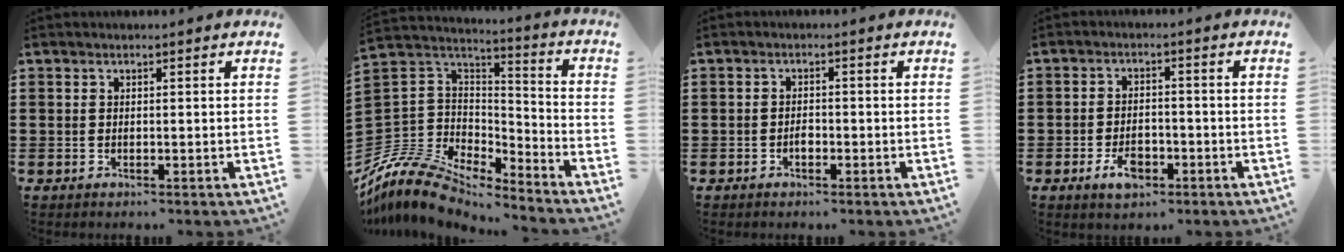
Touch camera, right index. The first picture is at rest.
{"total": 9.6, "force": [-8.1, 4.5, 2.6], "torque": [-0.089, 0.006, -0.166]}
{"total": 1.4, "force": [-0.7, 0.8, 1.0], "torque": [-0.021, 0.000, -0.013]}
{"total": 5.0, "force": [-2.5, 2.4, 3.5], "torque": [-0.078, 0.002, -0.050]}